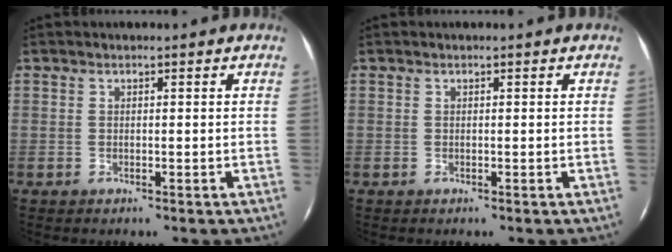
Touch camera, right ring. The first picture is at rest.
{"total": 0.0}